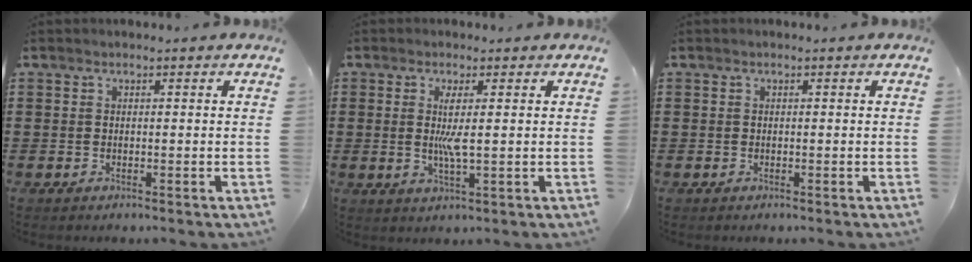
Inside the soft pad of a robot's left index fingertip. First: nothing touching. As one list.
[{"total": 4.0, "force": [0.5, 0.3, 4.0], "torque": [-0.083, -0.006, 0.004]}, {"total": 0.0}]